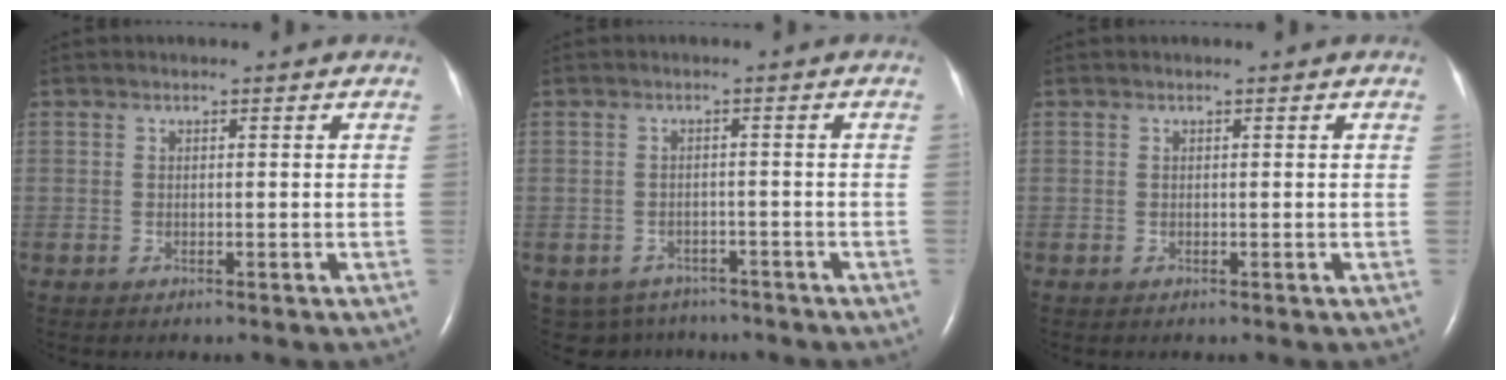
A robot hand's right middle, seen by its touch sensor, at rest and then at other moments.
{"total": 6.4, "force": [-5.2, 3.6, 0.4], "torque": [-0.009, 0.005, -0.065]}
{"total": 0.0}